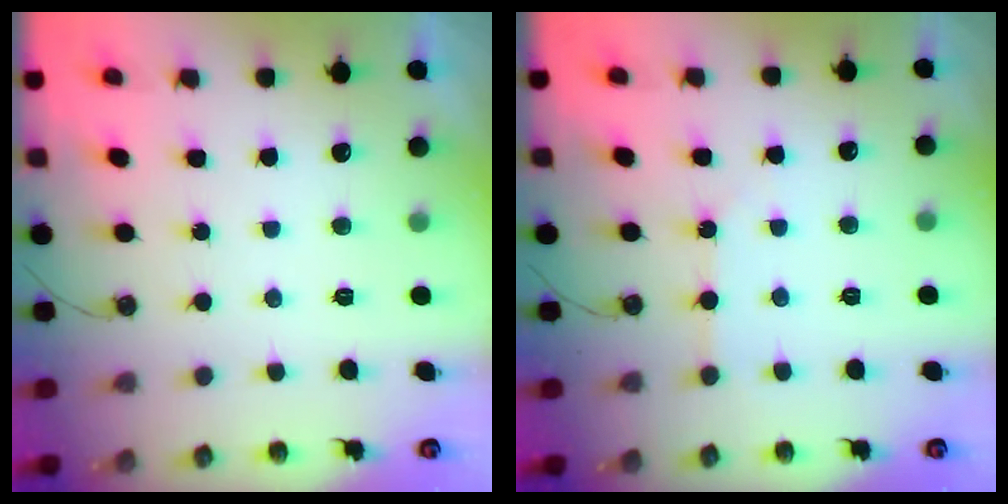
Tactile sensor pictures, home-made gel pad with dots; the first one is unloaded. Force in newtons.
{"total": 3.7, "press": 3.7, "slide": 0.5}